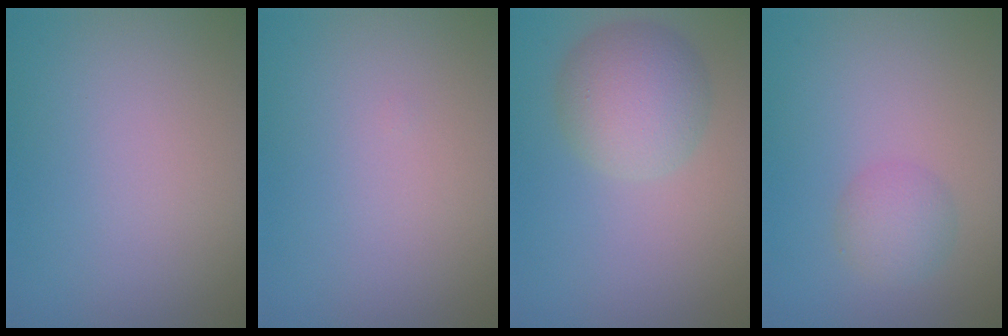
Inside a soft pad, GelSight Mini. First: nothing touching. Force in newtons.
{"total": 0.0}
{"total": 5.2, "press": 5.2, "slide": 0.4}
{"total": 2.2, "press": 2.2, "slide": 0.1}